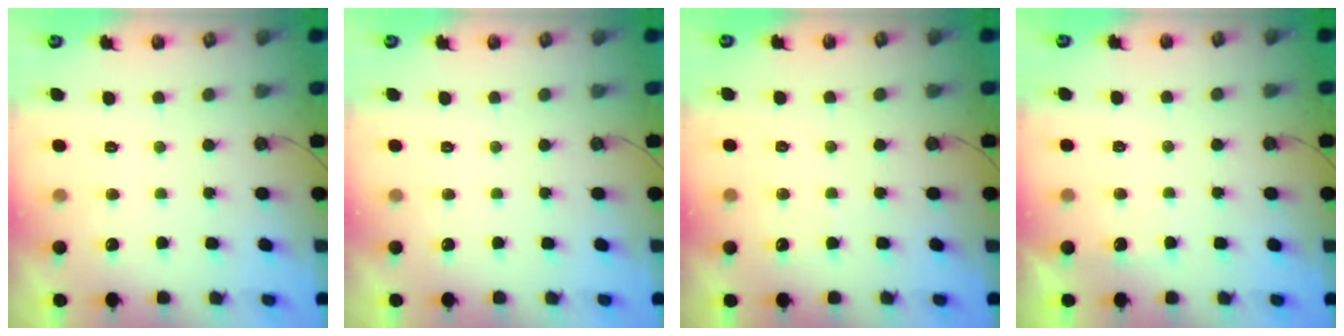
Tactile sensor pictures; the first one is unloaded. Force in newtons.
{"total": 0.0}
{"total": 2.7, "press": 2.7, "slide": 0.3}
{"total": 2.4, "press": 2.3, "slide": 0.4}